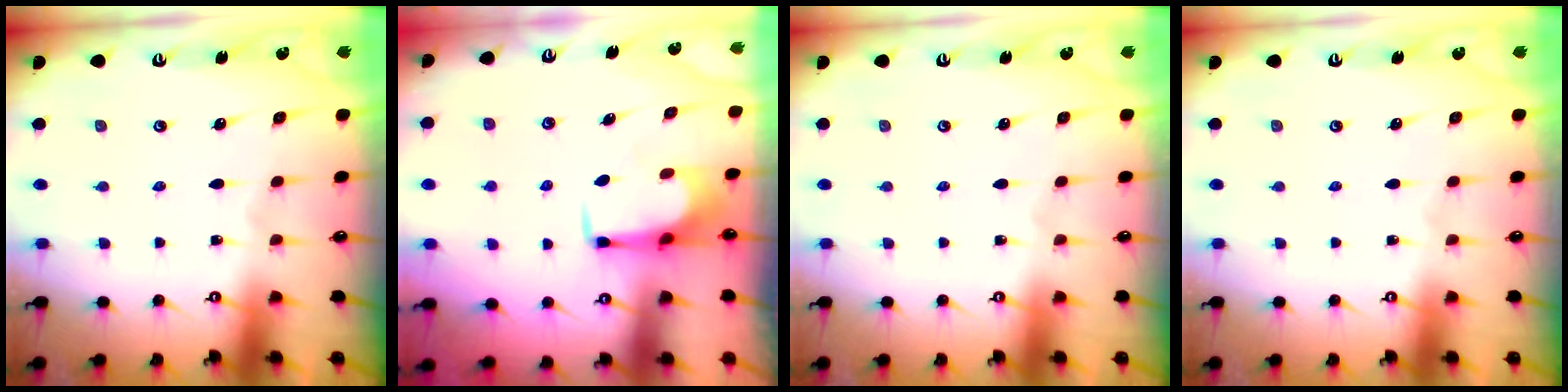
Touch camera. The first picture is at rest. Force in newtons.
{"total": 1.8, "press": 1.7, "slide": 0.6}
{"total": 0.0}
{"total": 0.0}